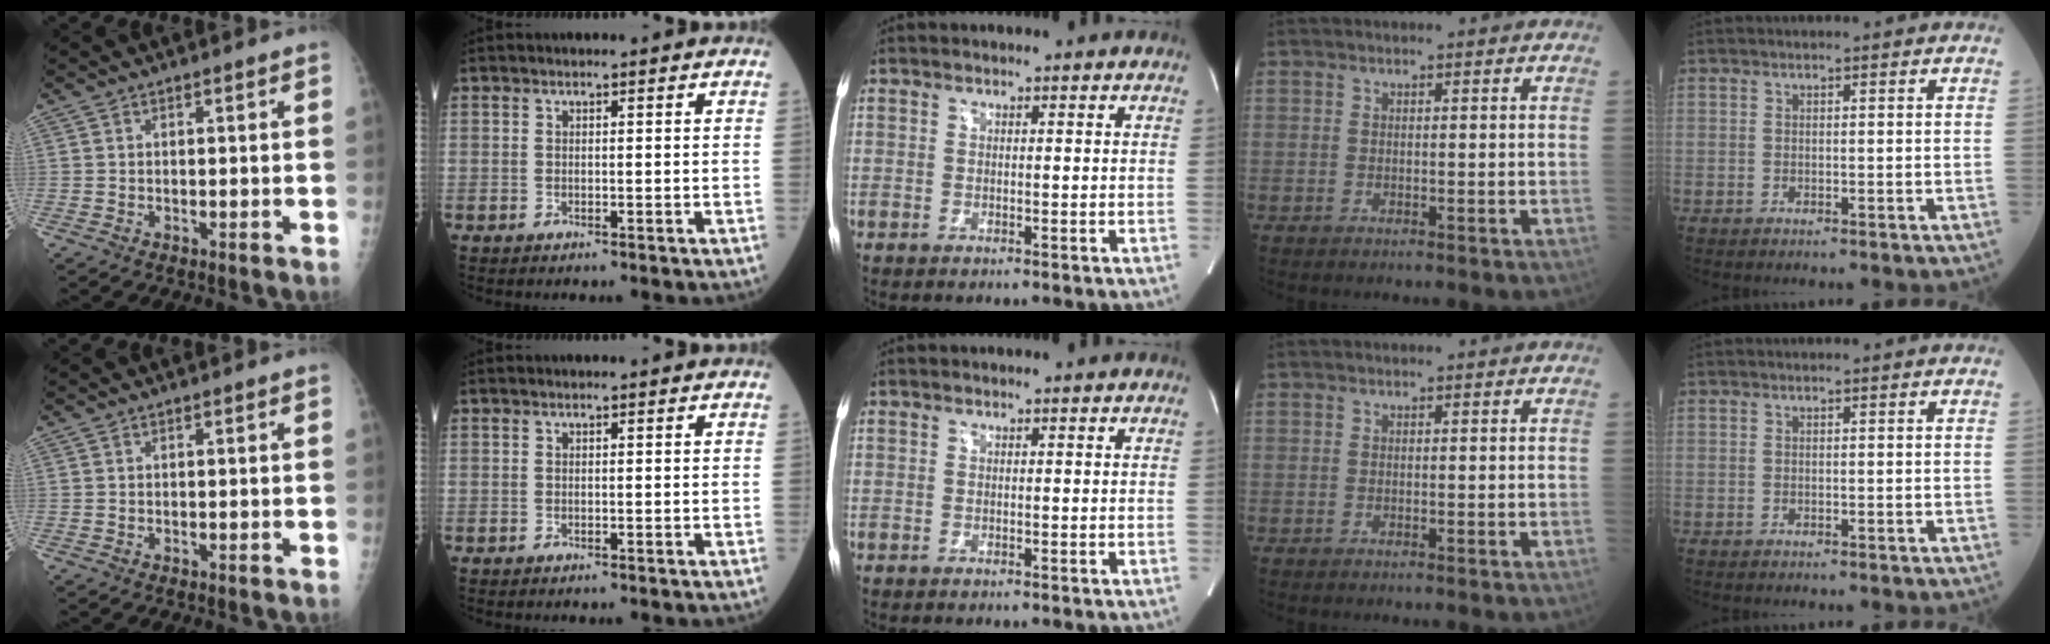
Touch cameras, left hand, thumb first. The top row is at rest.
{}